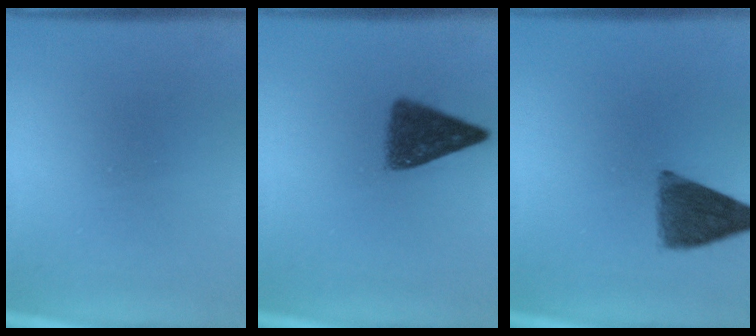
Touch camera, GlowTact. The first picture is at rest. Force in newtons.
{"total": 7.5}
{"total": 7.4}